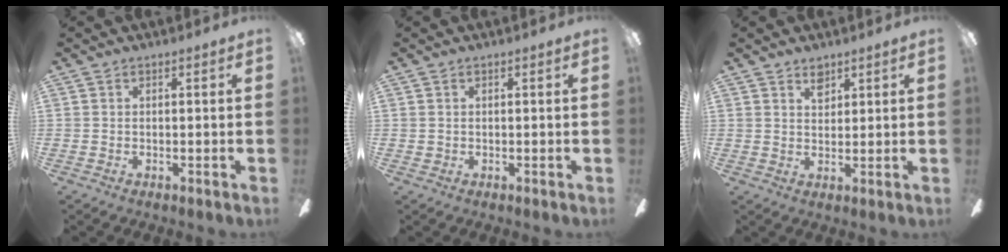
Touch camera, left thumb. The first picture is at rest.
{"total": 0.6, "force": [0.1, 0.6, 0.2], "torque": [-0.004, 0.006, 0.001]}
{"total": 3.5, "force": [2.5, 2.1, 1.3], "torque": [-0.007, -0.010, 0.042]}